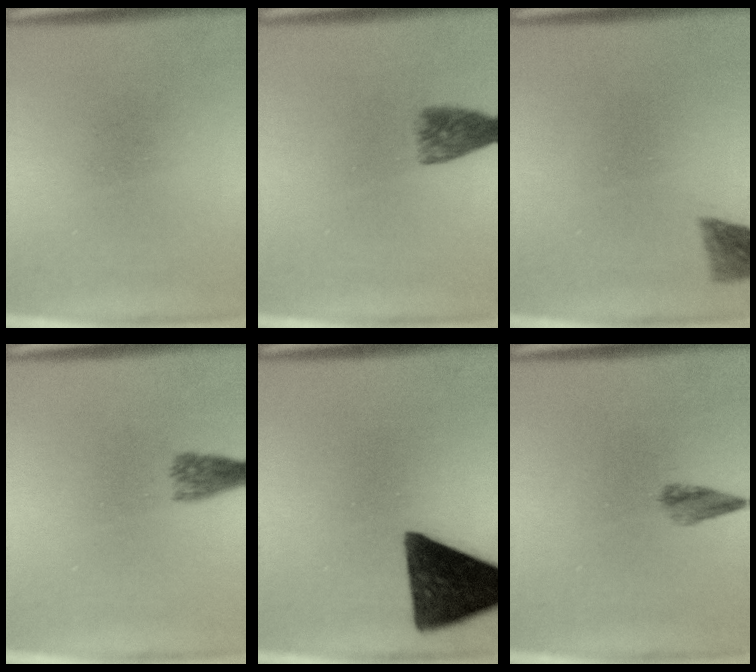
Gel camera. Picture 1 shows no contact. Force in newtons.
{"total": 3.8}
{"total": 2.8}
{"total": 2.7}
{"total": 14.2}
{"total": 2.0}